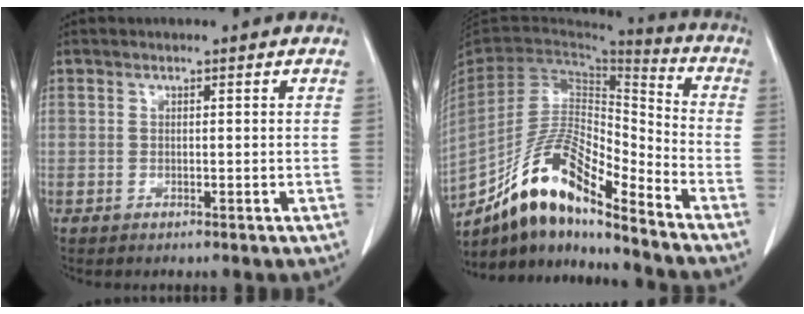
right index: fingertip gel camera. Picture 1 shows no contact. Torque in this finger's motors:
{"motor_torque": [0.70, -0.72, 0.66, 0.21]}